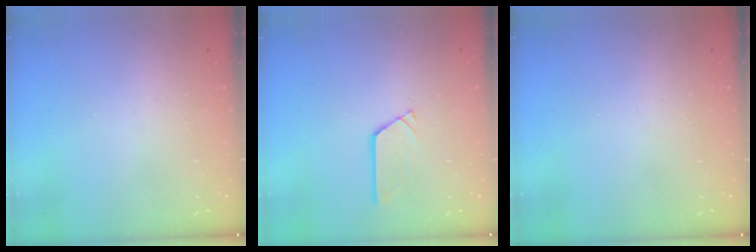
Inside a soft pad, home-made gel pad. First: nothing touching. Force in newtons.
{"total": 2.9, "press": 2.9, "slide": 0.3}
{"total": 0.0}